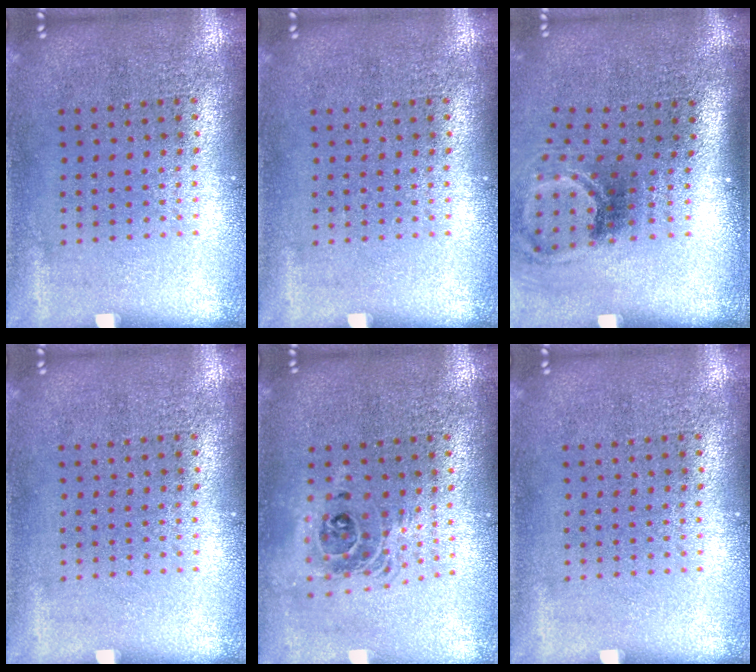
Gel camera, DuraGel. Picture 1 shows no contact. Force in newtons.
{"total": 0.0}
{"total": 2.1, "press": 1.3, "slide": 1.6}
{"total": 0.0}
{"total": 1.7, "press": 1.4, "slide": 0.9}
{"total": 0.0}